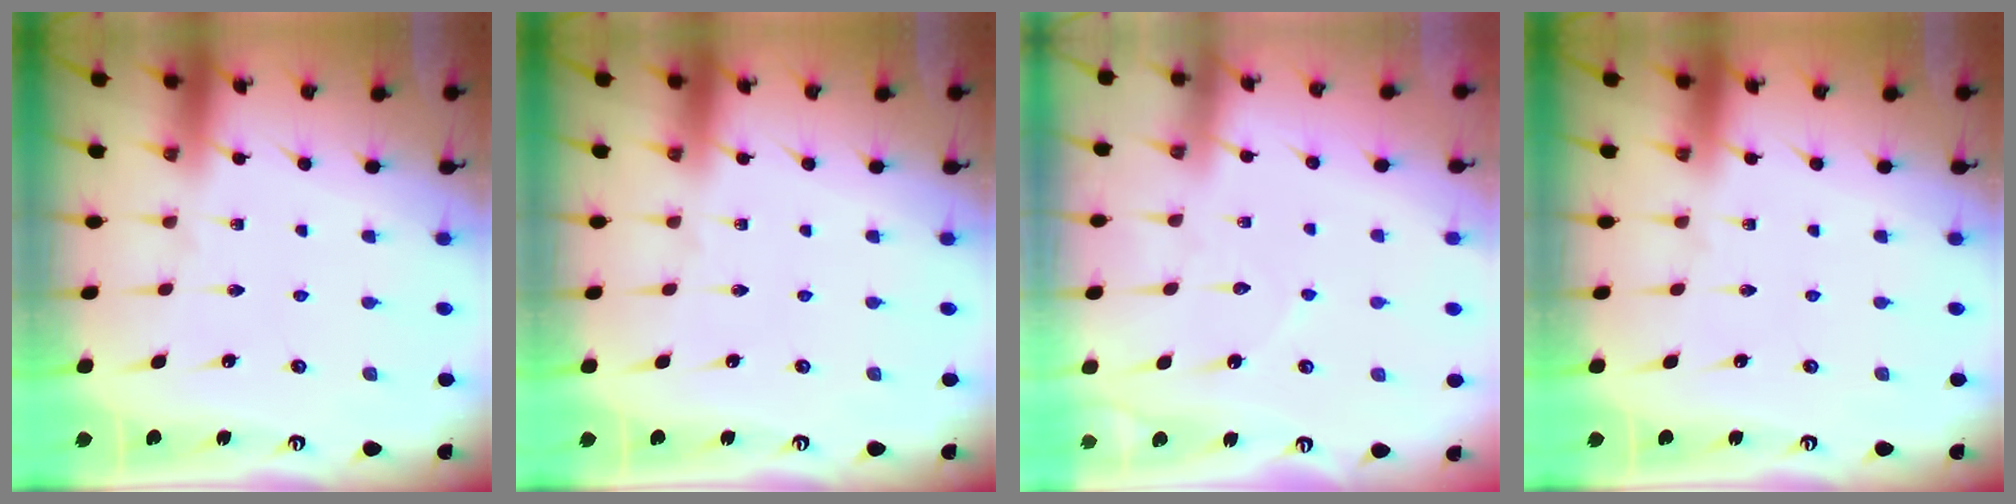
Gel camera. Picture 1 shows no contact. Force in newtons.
{"total": 0.0}
{"total": 3.4, "press": 3.4, "slide": 0.3}
{"total": 0.0}